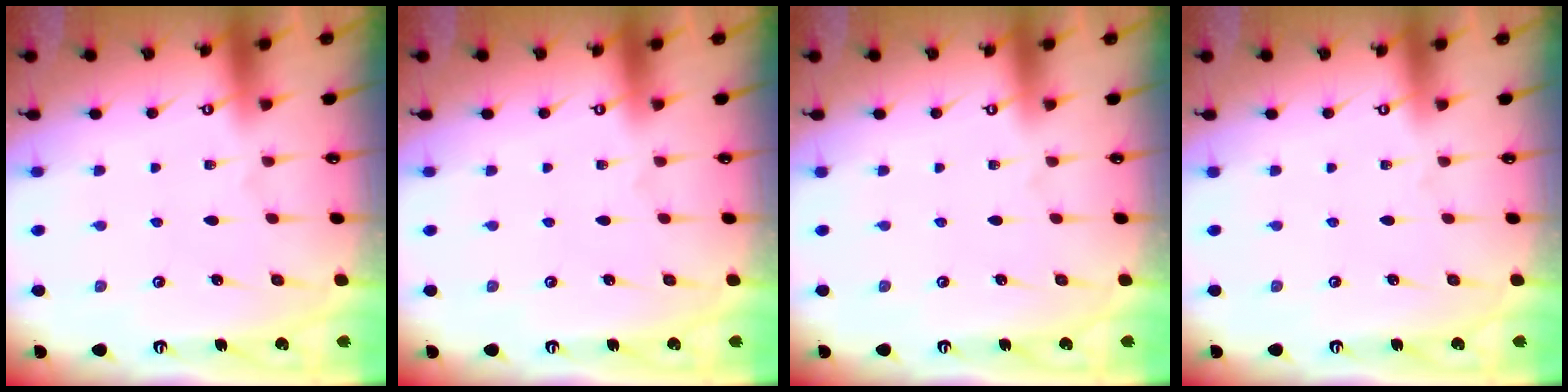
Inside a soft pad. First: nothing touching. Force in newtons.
{"total": 0.0}
{"total": 0.0}
{"total": 0.0}